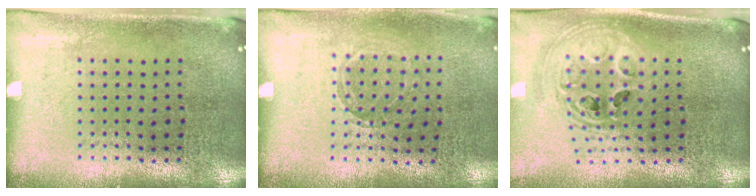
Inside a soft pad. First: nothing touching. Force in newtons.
{"total": 0.9, "press": 0.9, "slide": 0.1}
{"total": 2.3, "press": 1.8, "slide": 1.5}